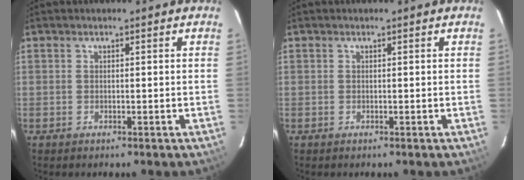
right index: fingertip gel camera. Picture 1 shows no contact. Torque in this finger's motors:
{"motor_torque": [0.00, 0.00, 0.00, 0.00]}